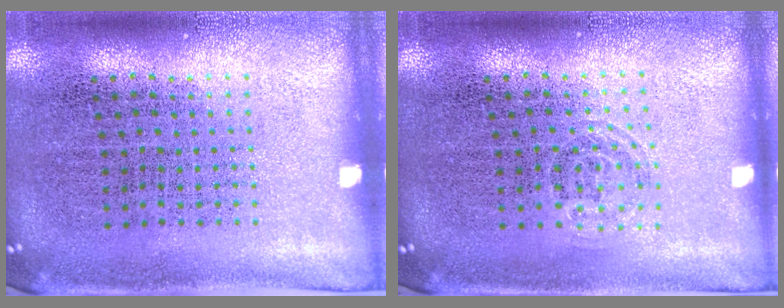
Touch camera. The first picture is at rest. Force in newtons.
{"total": 0.7, "press": 0.5, "slide": 0.5}